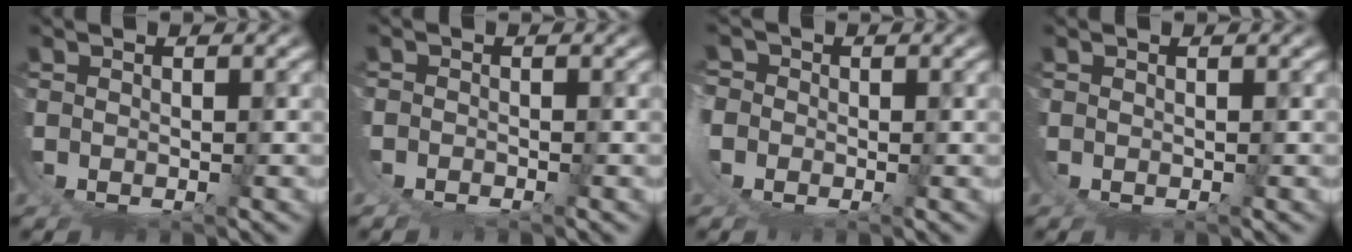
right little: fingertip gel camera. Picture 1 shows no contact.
{"total": 1.1, "force": [-0.8, -0.8, 0.0], "torque": [0.003, -0.004, -0.013]}
{"total": 1.1, "force": [-0.1, 0.8, 0.7], "torque": [-0.024, -0.004, -0.003]}
{"total": 0.0}